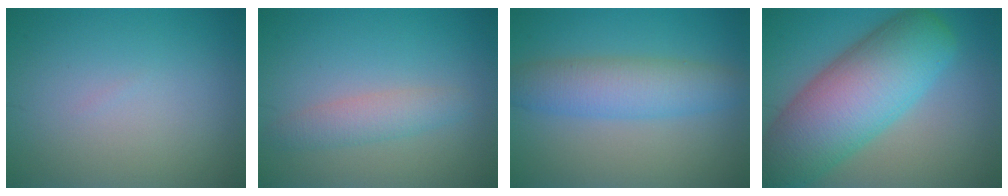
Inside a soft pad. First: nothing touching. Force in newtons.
{"total": 2.5, "press": 2.5, "slide": 0.1}
{"total": 4.9, "press": 4.9, "slide": 0.1}
{"total": 11.8, "press": 11.8, "slide": 0.4}